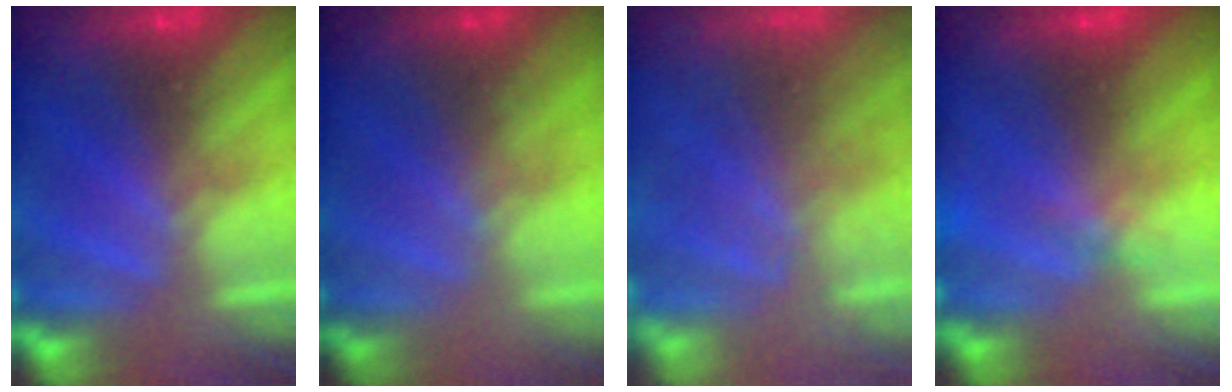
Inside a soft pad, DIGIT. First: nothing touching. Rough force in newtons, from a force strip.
{"total": 1.5}
{"total": 10.7}
{"total": 3.5}